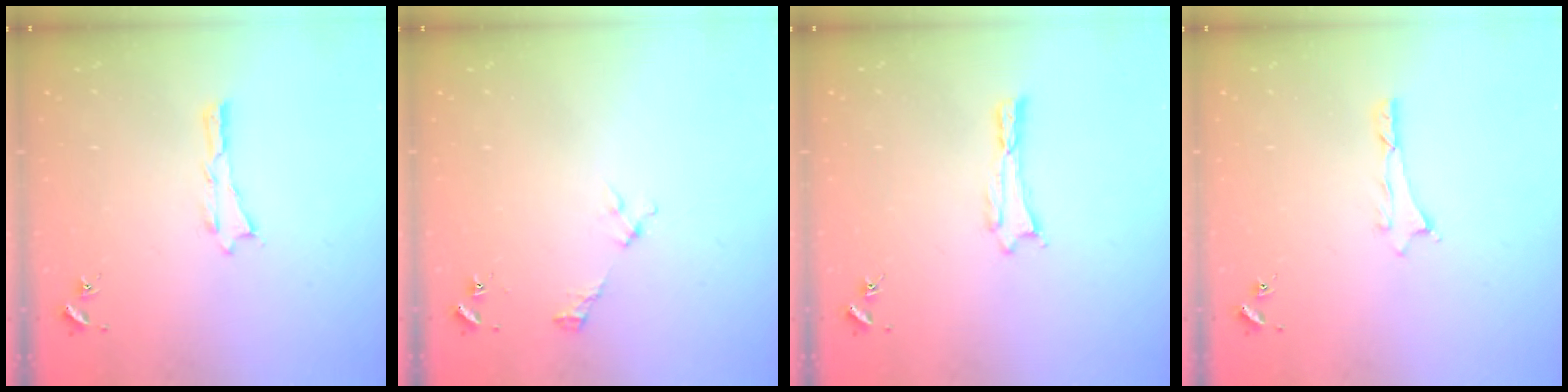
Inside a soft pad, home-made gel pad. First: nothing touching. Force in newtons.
{"total": 2.2, "press": 2.2, "slide": 0.3}
{"total": 0.0}
{"total": 0.6, "press": 0.5, "slide": 0.2}